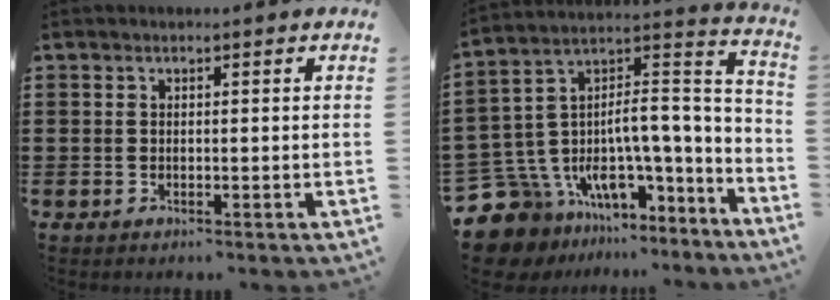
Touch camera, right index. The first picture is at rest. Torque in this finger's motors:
{"motor_torque": [1.02, -0.37, 0.47, 0.21]}